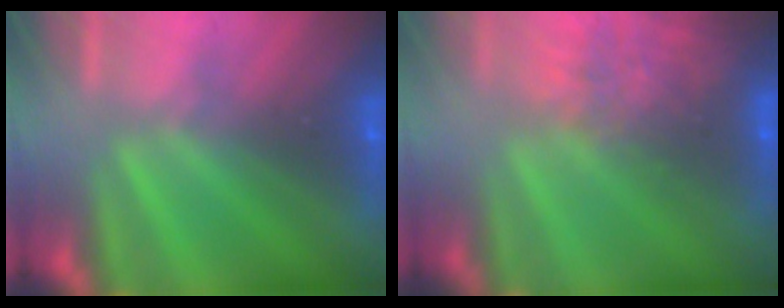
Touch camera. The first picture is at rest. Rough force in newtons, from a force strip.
{"total": 7.8}